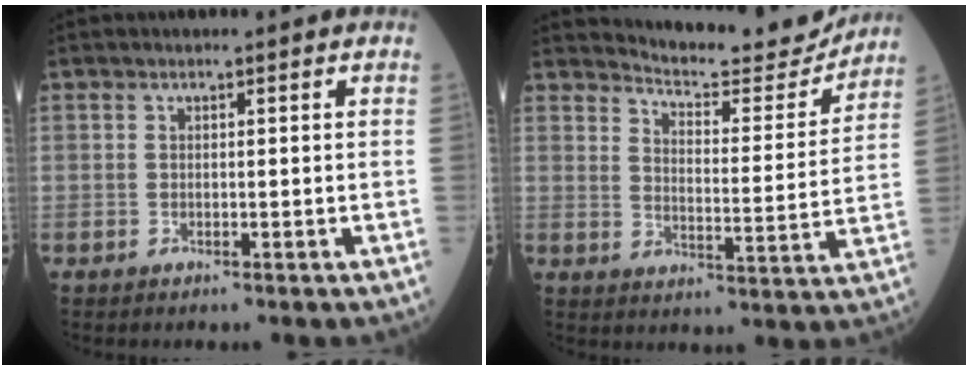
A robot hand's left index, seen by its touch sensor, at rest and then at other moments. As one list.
[{"total": 12.0, "force": [11.8, 1.3, 1.2], "torque": [-0.018, -0.027, 0.156]}]